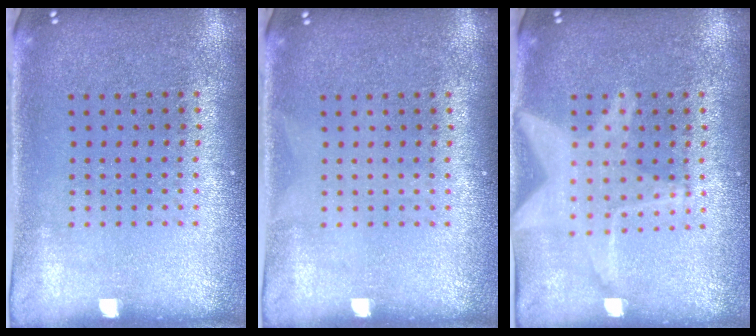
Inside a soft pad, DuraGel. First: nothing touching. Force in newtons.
{"total": 0.0}
{"total": 1.9, "press": 1.9, "slide": 0.2}